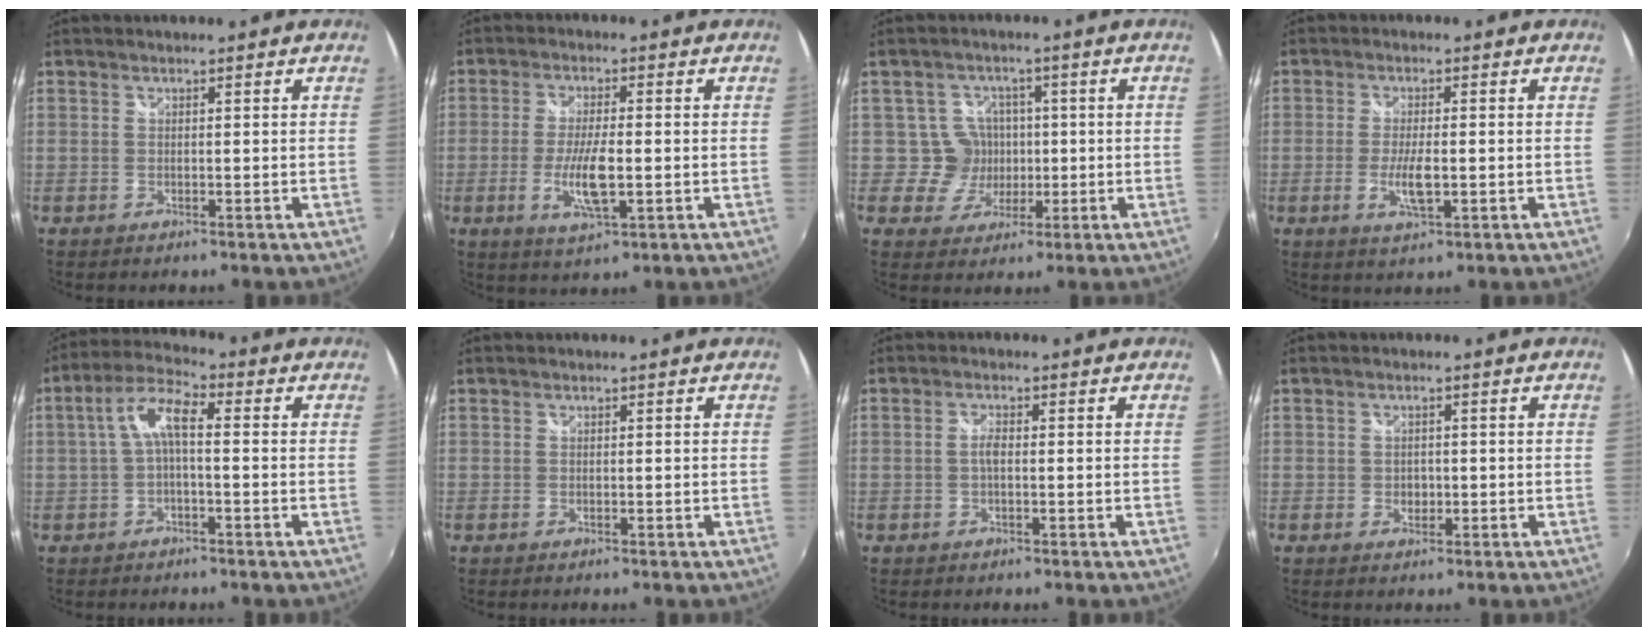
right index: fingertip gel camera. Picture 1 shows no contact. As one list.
[{"total": 7.6, "force": [-1.7, 1.9, 7.2], "torque": [-0.143, -0.011, -0.032]}, {"total": 5.6, "force": [-0.2, 5.6, -0.1], "torque": [0.000, 0.015, -0.004]}, {"total": 4.9, "force": [-1.2, 1.3, 4.6], "torque": [-0.092, -0.008, -0.021]}, {"total": 6.2, "force": [-0.4, 2.0, 5.9], "torque": [-0.125, 0.021, -0.008]}, {"total": 0.0}, {"total": 1.7, "force": [-0.3, 0.7, 1.6], "torque": [-0.031, 0.004, -0.007]}, {"total": 1.9, "force": [-0.4, 1.6, 0.8], "torque": [-0.011, 0.000, -0.007]}]